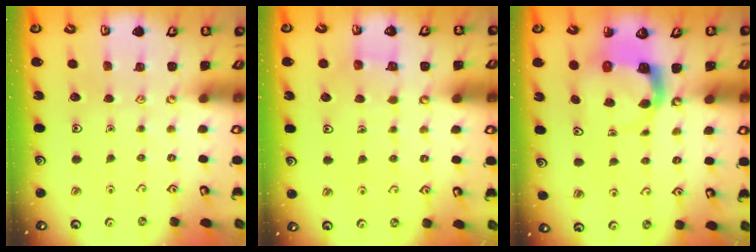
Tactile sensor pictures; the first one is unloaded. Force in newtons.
{"total": 3.5, "press": 3.4, "slide": 0.3}
{"total": 4.8, "press": 4.7, "slide": 0.4}